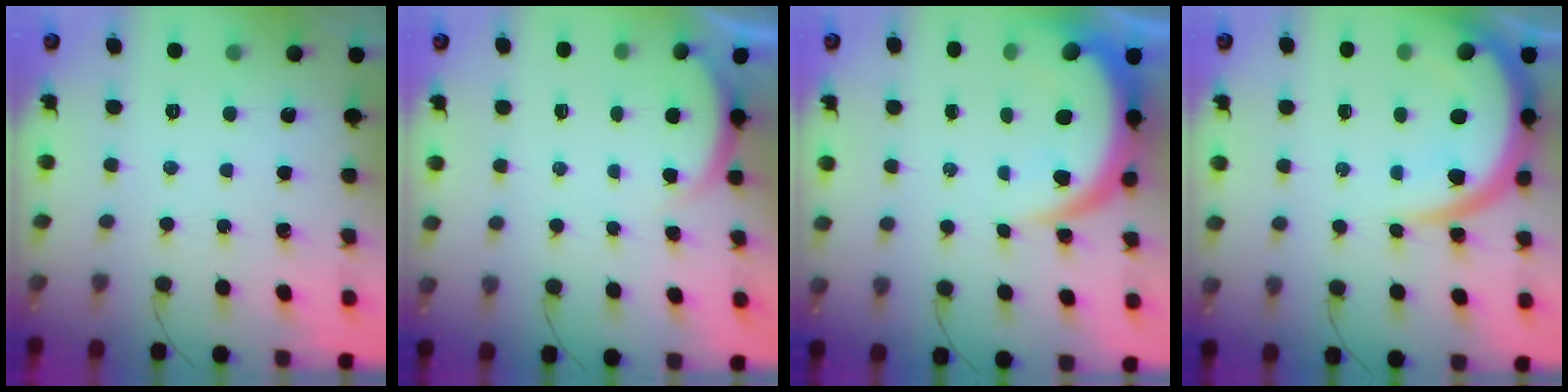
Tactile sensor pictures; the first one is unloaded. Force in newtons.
{"total": 2.4, "press": 2.4, "slide": 0.6}
{"total": 10.2, "press": 10.2, "slide": 1.0}
{"total": 11.7, "press": 11.6, "slide": 1.1}